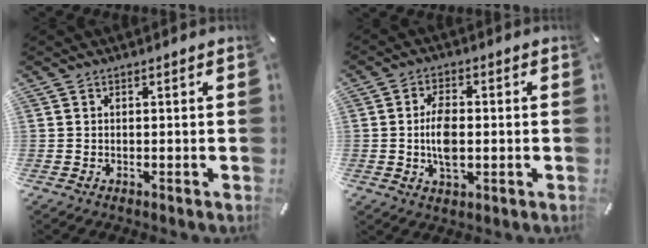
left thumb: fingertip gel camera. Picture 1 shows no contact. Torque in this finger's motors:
{"motor_torque": [0.20, 1.02, 0.79, -0.03, 0.28]}